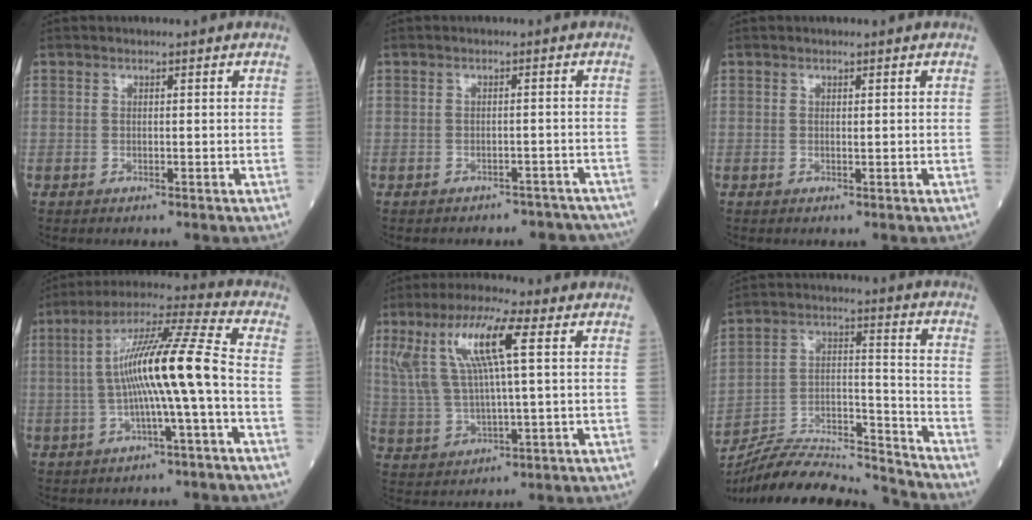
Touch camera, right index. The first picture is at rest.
{"total": 8.4, "force": [-7.6, 3.4, 1.2], "torque": [-0.004, 0.004, -0.074]}
{"total": 0.0}
{"total": 13.1, "force": [-1.2, -0.6, 13.1], "torque": [-0.234, 0.025, -0.028]}
{"total": 12.6, "force": [4.3, 1.6, 11.8], "torque": [-0.261, 0.021, 0.082]}
{"total": 21.3, "force": [-20.3, 0.8, 6.2], "torque": [-0.120, 0.025, -0.341]}